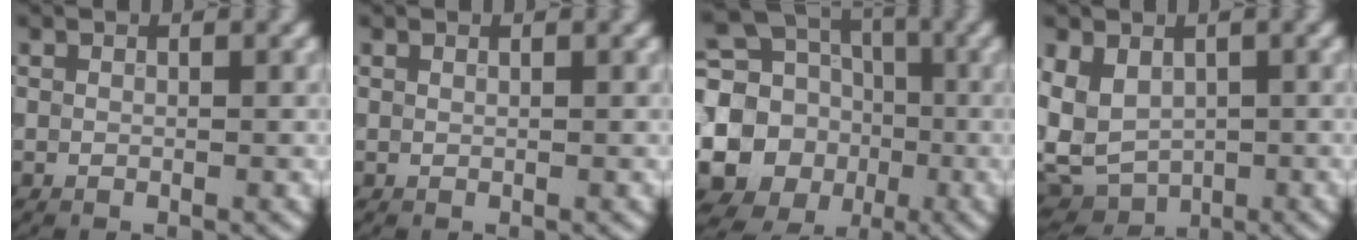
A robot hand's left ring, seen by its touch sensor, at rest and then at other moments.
{"total": 0.0}
{"total": 15.8, "force": [-2.4, 14.8, 5.2], "torque": [-0.124, -0.016, -0.068]}
{"total": 5.2, "force": [0.1, 3.9, 3.4], "torque": [-0.074, -0.004, -0.002]}